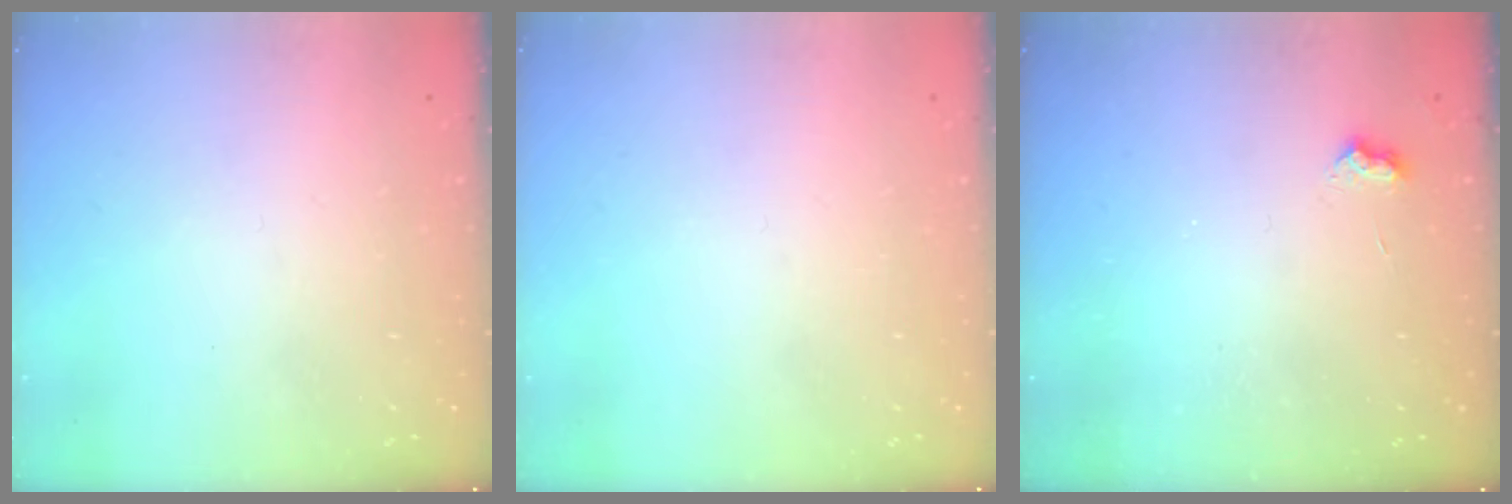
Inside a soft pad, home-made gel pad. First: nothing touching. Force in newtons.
{"total": 0.0}
{"total": 4.0, "press": 3.9, "slide": 0.5}